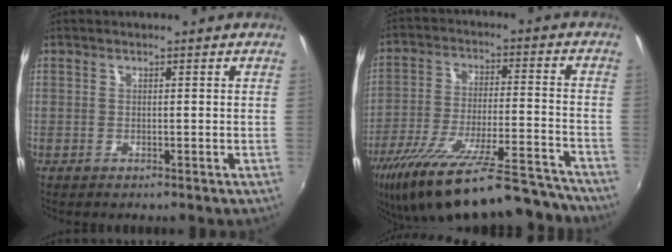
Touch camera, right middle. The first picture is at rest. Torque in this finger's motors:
{"motor_torque": [1.09, -1.04, 0.64, 0.21]}